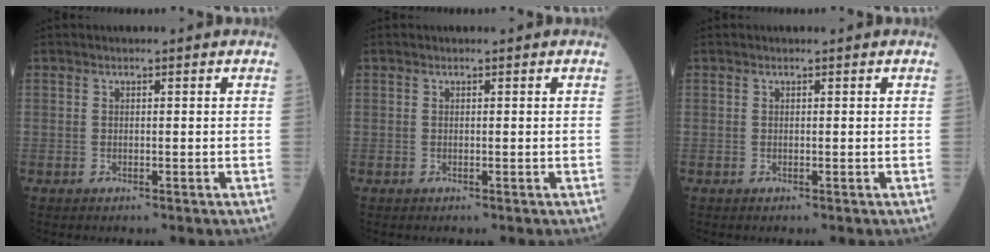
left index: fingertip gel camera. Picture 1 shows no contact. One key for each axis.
{"total": 0.0}
{"total": 0.0}